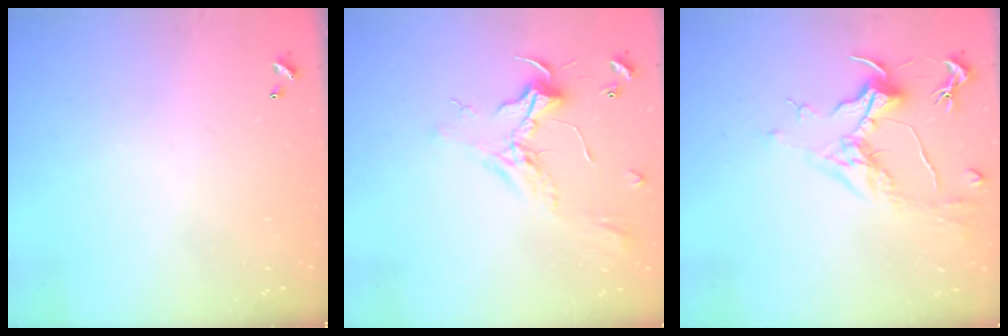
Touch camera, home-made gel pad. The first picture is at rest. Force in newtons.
{"total": 2.4, "press": 2.3, "slide": 0.8}
{"total": 1.6, "press": 1.4, "slide": 0.8}